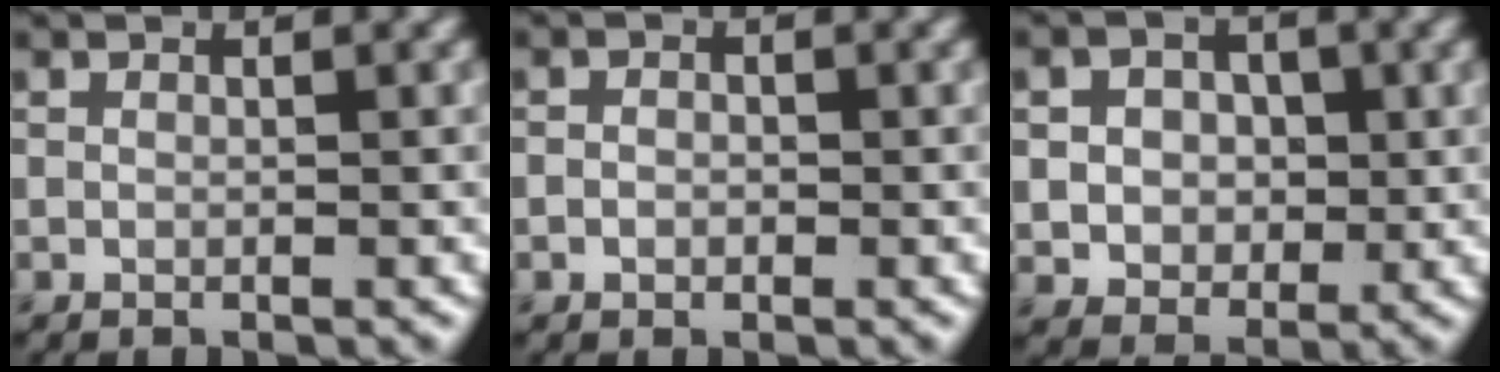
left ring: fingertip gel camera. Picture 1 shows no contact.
{"total": 0.9, "force": [-0.4, 0.7, 0.5], "torque": [-0.008, 0.000, -0.009]}
{"total": 5.3, "force": [1.0, 4.2, 3.1], "torque": [-0.056, 0.013, 0.002]}